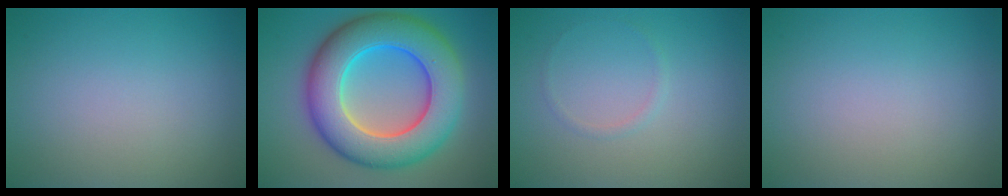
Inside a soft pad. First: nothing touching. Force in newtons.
{"total": 11.8, "press": 11.8, "slide": 0.3}
{"total": 0.7, "press": 0.7, "slide": 0.1}
{"total": 0.0}